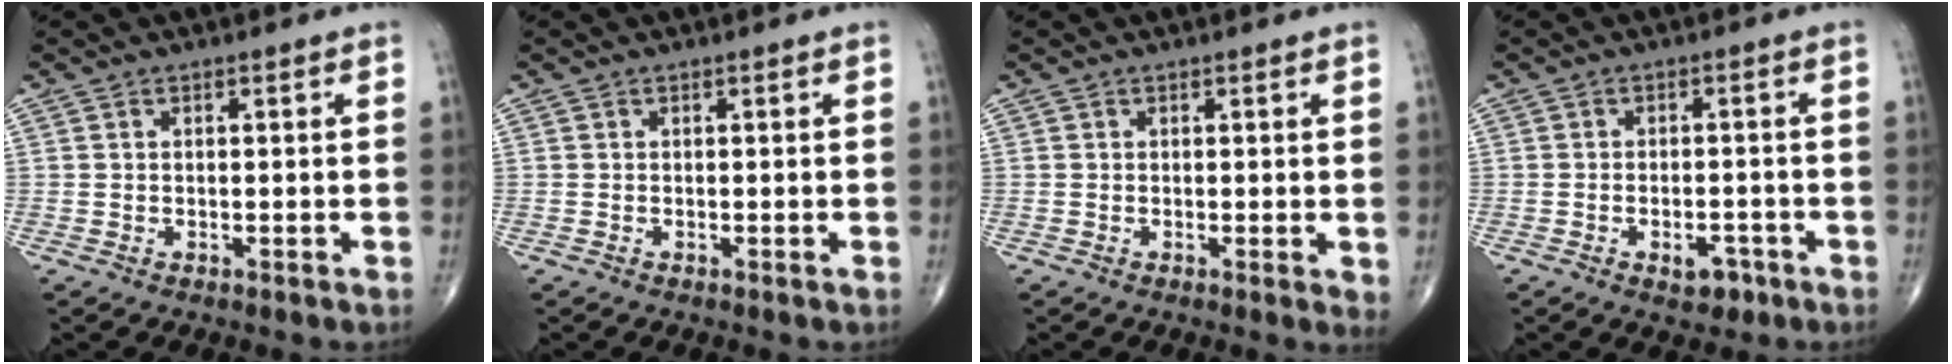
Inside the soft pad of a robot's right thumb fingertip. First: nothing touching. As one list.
[{"total": 0.0}, {"total": 1.7, "force": [0.1, 0.6, 1.6], "torque": [-0.023, -0.007, -0.002]}, {"total": 4.1, "force": [-2.2, 2.3, 2.6], "torque": [-0.025, 0.012, -0.028]}]